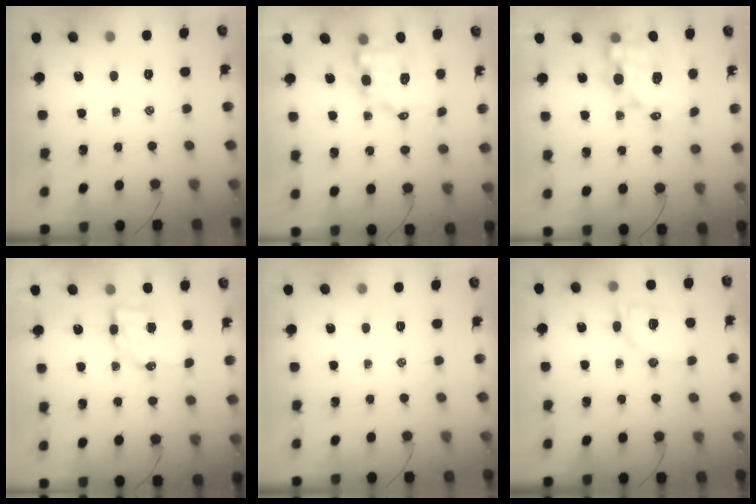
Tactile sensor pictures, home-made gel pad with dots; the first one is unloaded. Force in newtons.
{"total": 8.7, "press": 8.4, "slide": 2.3}
{"total": 14.0, "press": 13.6, "slide": 3.5}
{"total": 7.8, "press": 7.8, "slide": 1.1}
{"total": 0.0}
{"total": 12.3, "press": 12.1, "slide": 1.8}